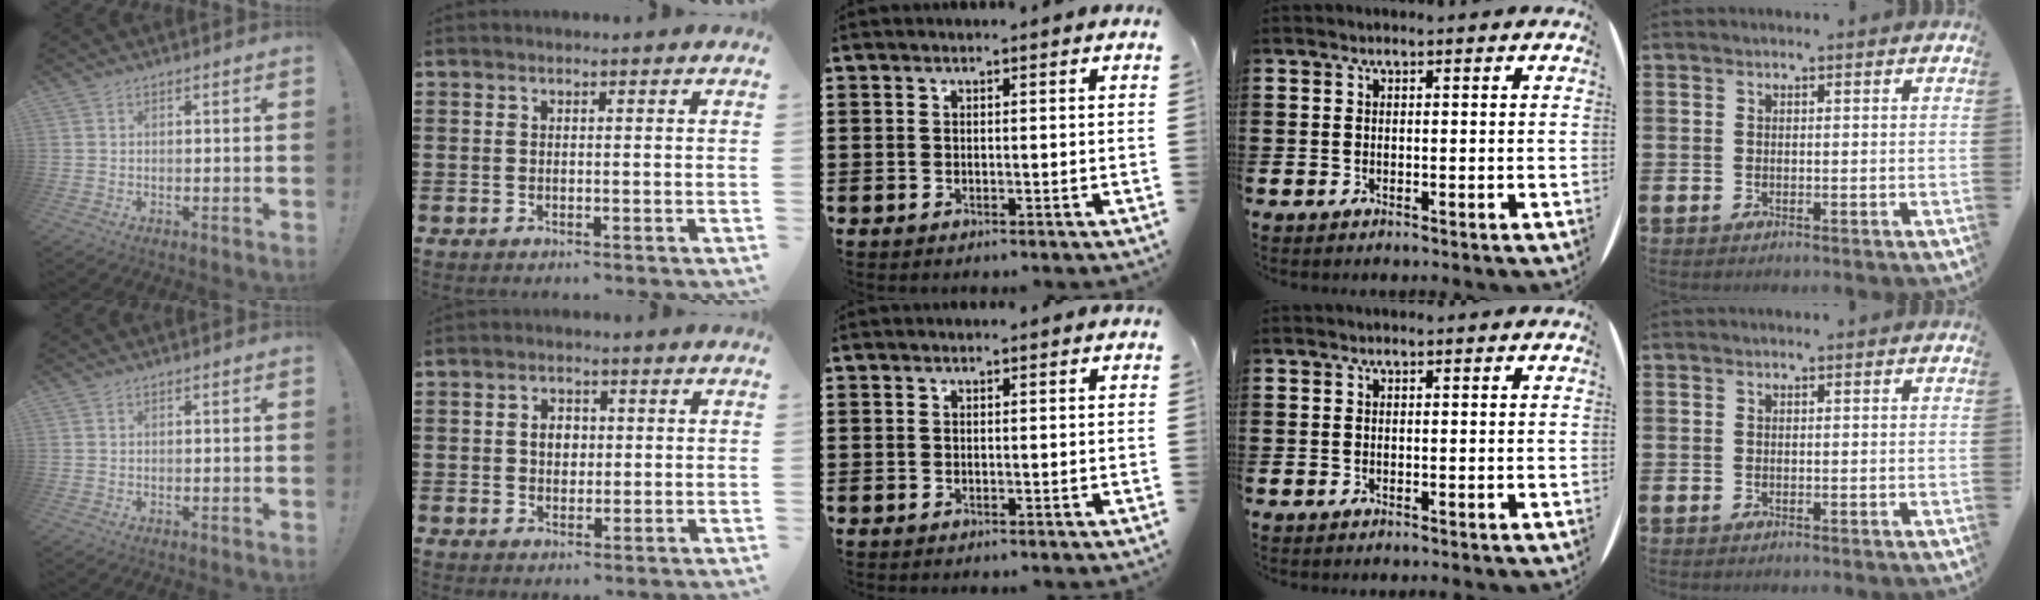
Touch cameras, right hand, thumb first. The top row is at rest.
{"index": {"total": 2.7, "force": [0.3, 2.0, 1.8], "torque": [-0.034, 0.005, 0.001]}}